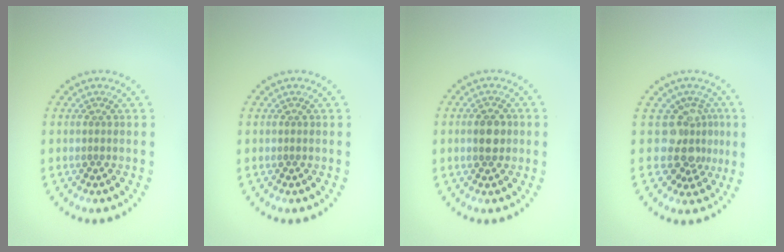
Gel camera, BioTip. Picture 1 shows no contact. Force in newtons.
{"total": 0.0}
{"total": 2.9, "press": 2.9, "slide": 0.0}
{"total": 3.8, "press": 2.8, "slide": 2.5}